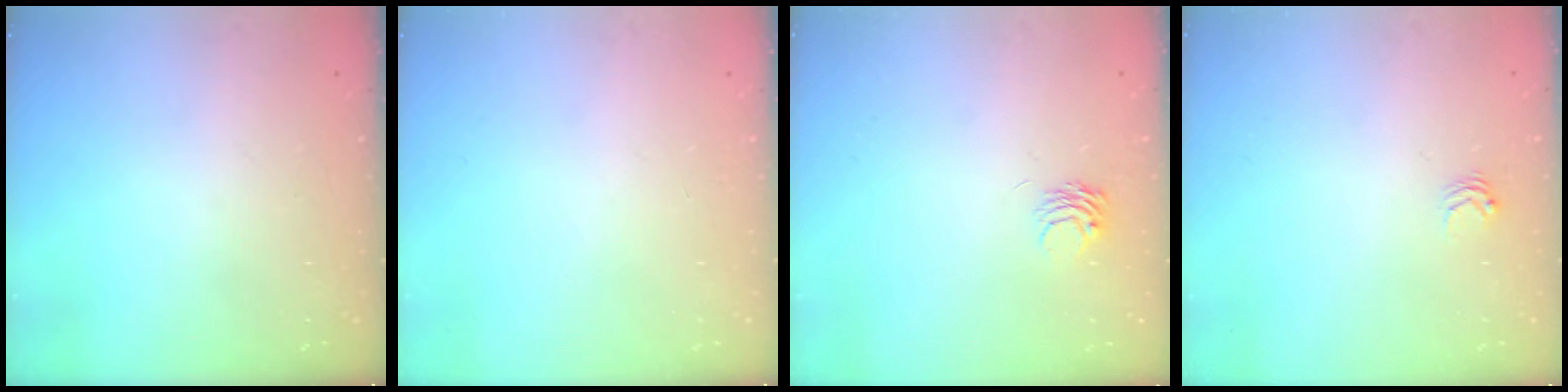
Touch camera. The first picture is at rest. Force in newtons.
{"total": 0.0}
{"total": 3.2, "press": 3.2, "slide": 0.1}
{"total": 2.9, "press": 2.8, "slide": 0.4}